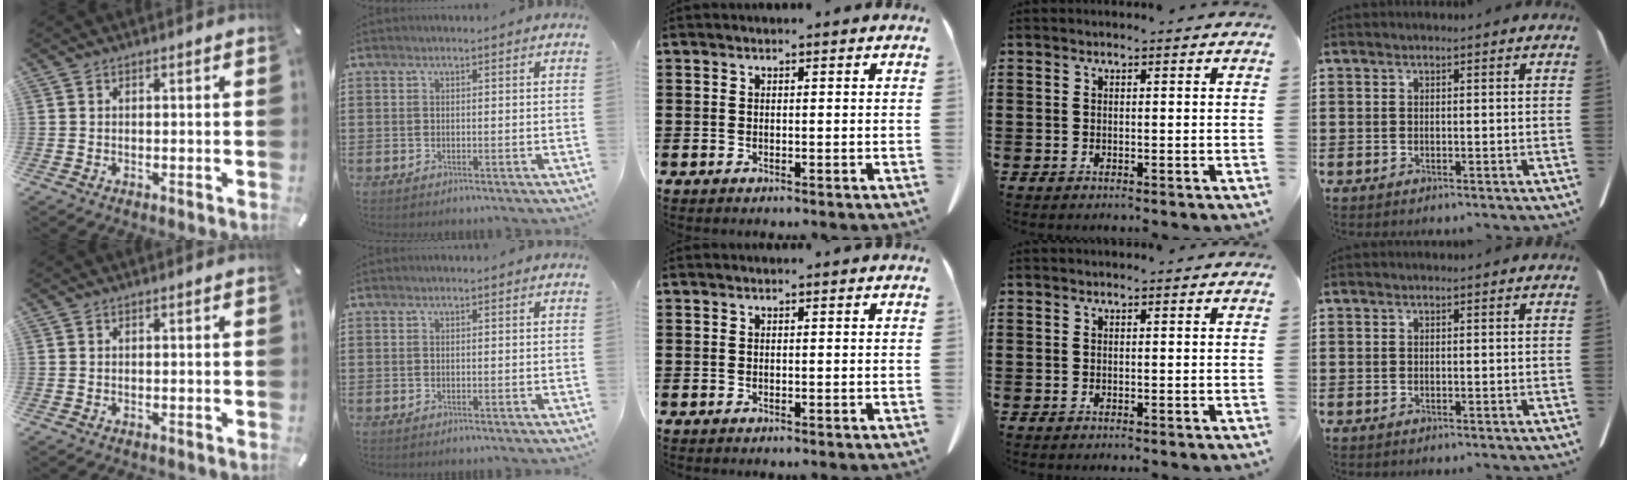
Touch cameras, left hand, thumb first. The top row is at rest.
{}